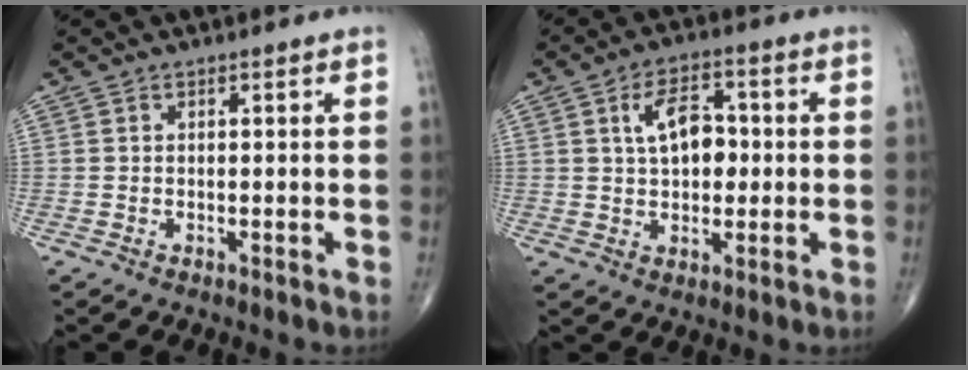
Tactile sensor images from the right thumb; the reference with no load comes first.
{"total": 8.8, "force": [1.2, 5.2, 6.9], "torque": [-0.097, 0.010, 0.017]}